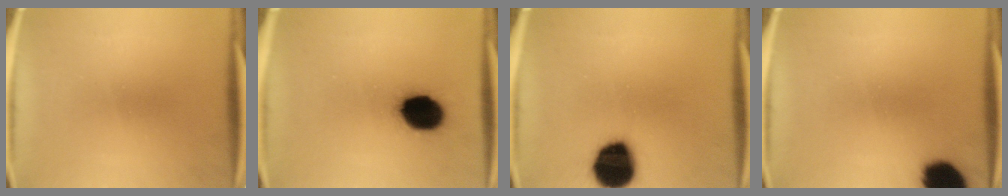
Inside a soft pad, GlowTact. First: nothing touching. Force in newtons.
{"total": 11.9}
{"total": 15.9}
{"total": 12.3}